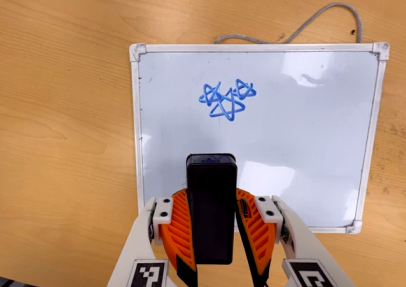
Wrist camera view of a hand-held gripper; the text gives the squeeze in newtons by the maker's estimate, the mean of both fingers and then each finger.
{"total": 9.0, "left": 7.4, "right": 10.6}